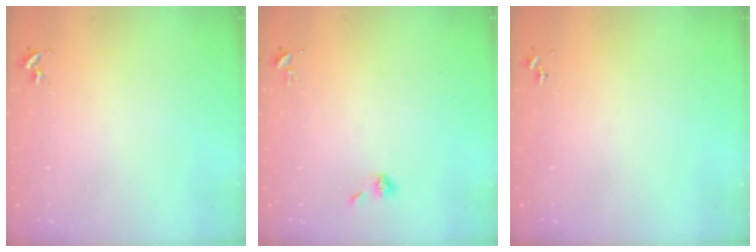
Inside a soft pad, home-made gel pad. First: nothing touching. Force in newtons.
{"total": 4.2, "press": 3.8, "slide": 1.9}
{"total": 0.0}